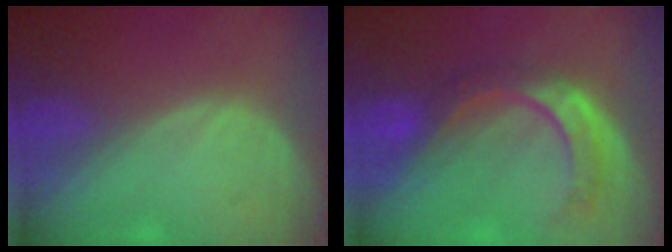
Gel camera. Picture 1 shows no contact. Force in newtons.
{"total": 8.5, "press": 7.2, "slide": 4.5}